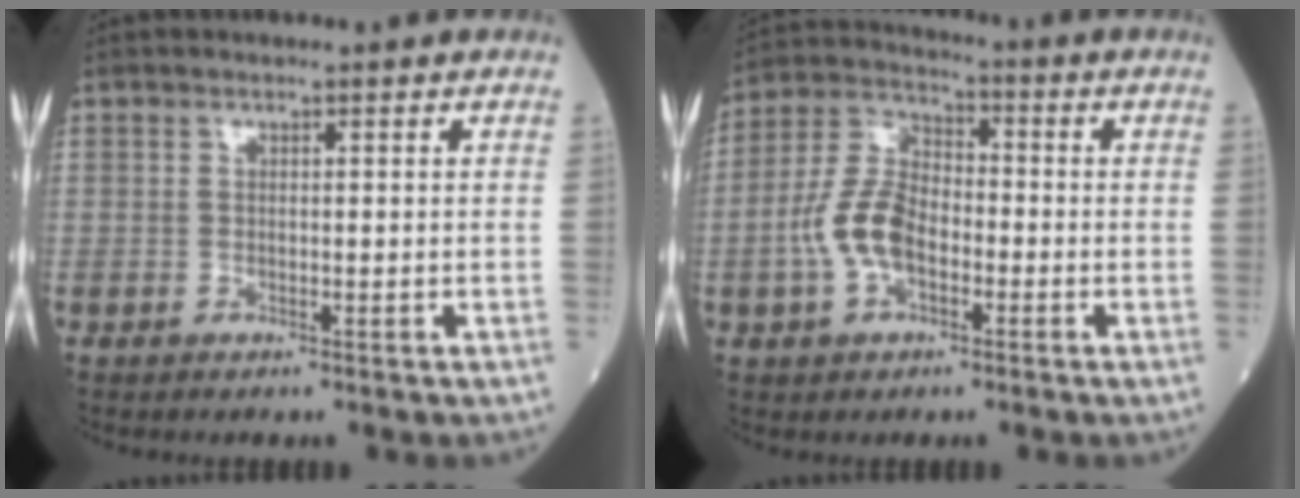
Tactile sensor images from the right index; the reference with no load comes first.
{"total": 9.1, "force": [-2.5, 5.1, 7.2], "torque": [-0.167, 0.019, -0.053]}